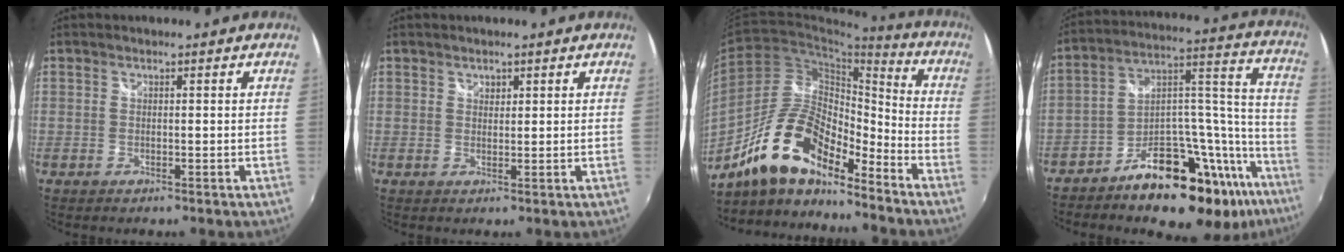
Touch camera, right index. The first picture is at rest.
{"total": 1.1, "force": [0.8, 0.9, 0.1], "torque": [0.002, 0.002, 0.012]}
{"total": 16.8, "force": [-12.5, 5.6, 9.8], "torque": [-0.188, 0.004, -0.236]}
{"total": 25.9, "force": [-18.5, 10.0, 15.2], "torque": [-0.164, 0.051, -0.266]}